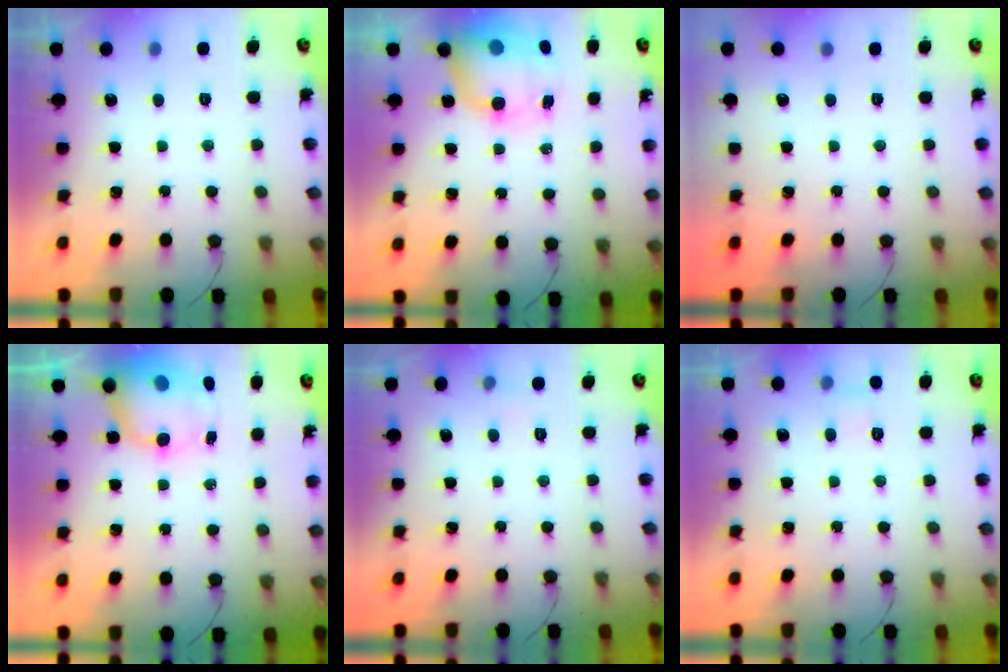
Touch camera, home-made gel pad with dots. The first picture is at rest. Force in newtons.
{"total": 11.8, "press": 11.4, "slide": 2.9}
{"total": 0.0}
{"total": 9.2, "press": 9.1, "slide": 1.7}
{"total": 7.0, "press": 2.6, "slide": 6.5}
{"total": 2.6, "press": 2.4, "slide": 1.0}